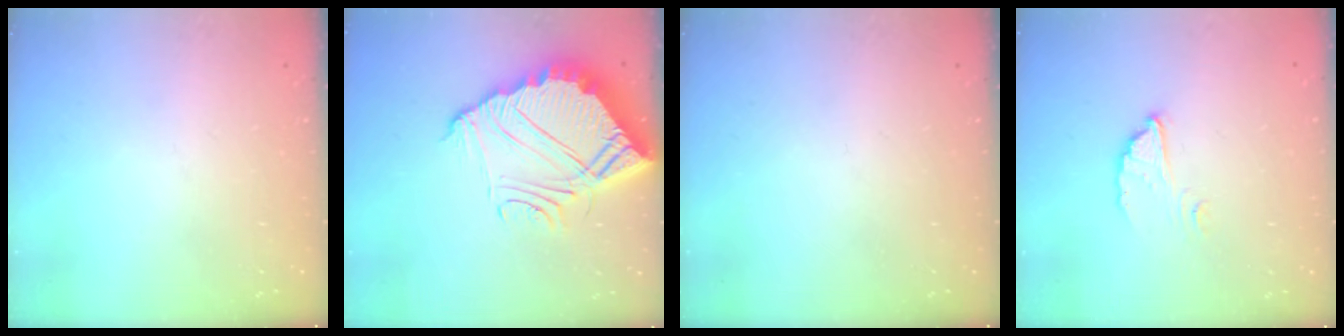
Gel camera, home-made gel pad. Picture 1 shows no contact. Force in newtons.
{"total": 14.6, "press": 14.5, "slide": 1.1}
{"total": 0.0}
{"total": 4.0, "press": 4.0, "slide": 0.1}